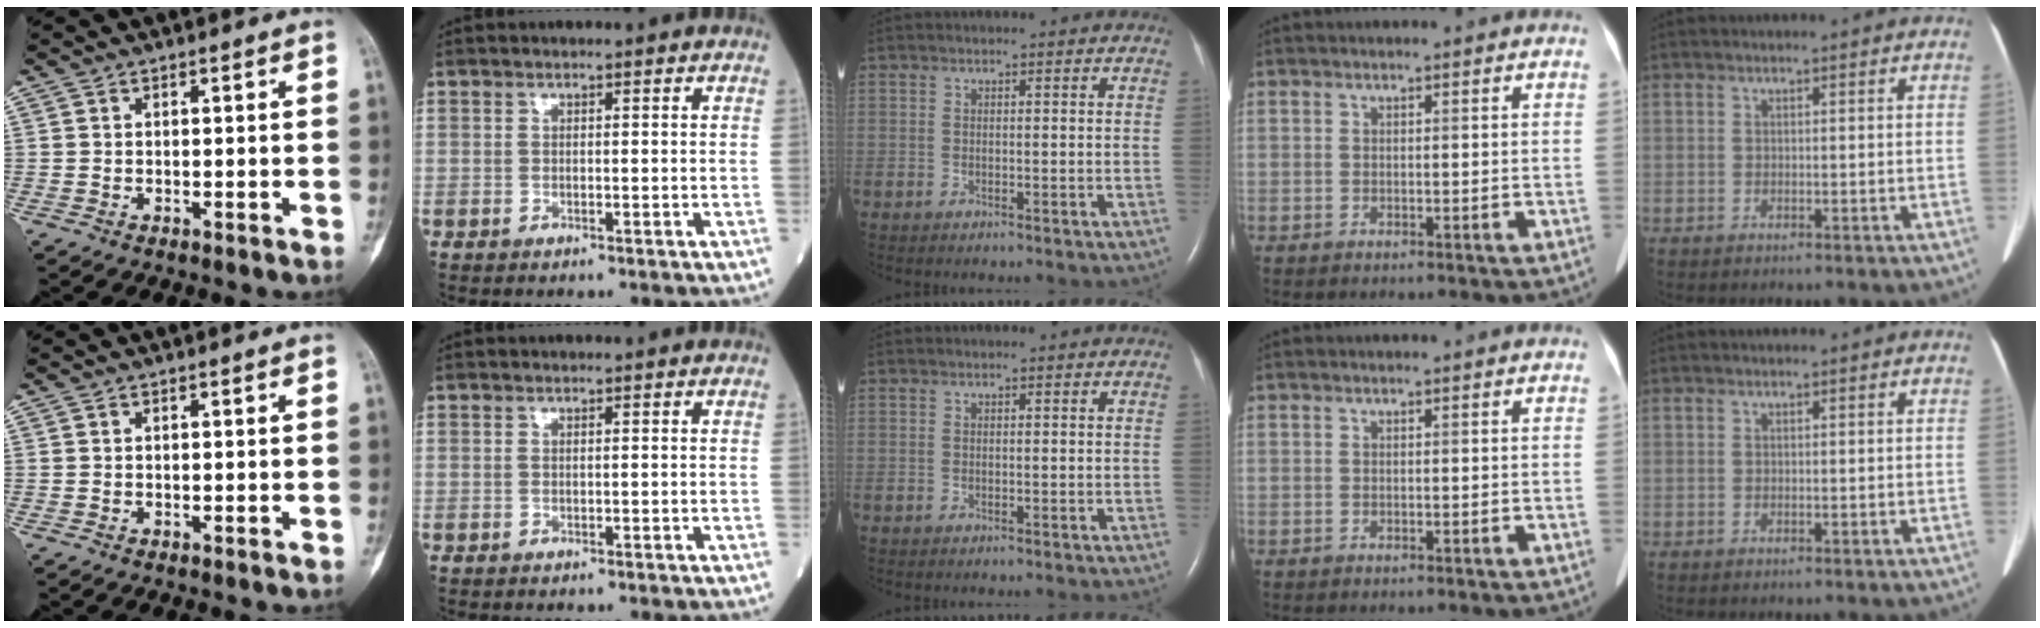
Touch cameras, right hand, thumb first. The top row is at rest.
{}